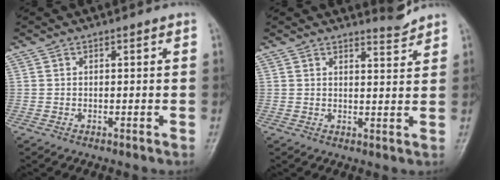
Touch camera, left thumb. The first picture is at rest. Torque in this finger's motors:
{"motor_torque": [0.12, -0.28, -0.36, -0.25, 0.03]}